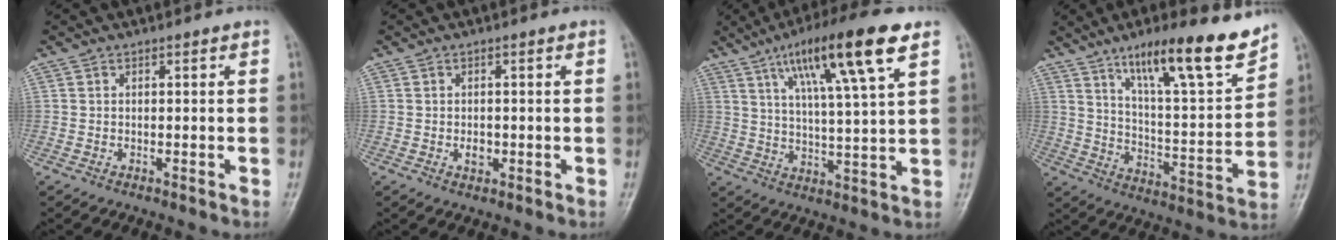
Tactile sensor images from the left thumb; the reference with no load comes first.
{"total": 1.9, "force": [-0.3, 1.4, 1.3], "torque": [-0.016, 0.001, -0.003]}
{"total": 16.3, "force": [8.4, 2.3, 13.8], "torque": [-0.231, -0.019, 0.140]}
{"total": 17.9, "force": [12.5, 3.3, 12.5], "torque": [-0.172, -0.070, 0.205]}